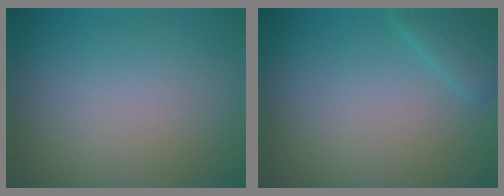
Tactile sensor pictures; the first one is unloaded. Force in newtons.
{"total": 2.3, "press": 2.3, "slide": 0.1}